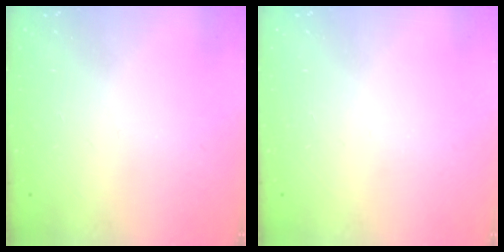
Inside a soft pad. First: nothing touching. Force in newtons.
{"total": 0.0}